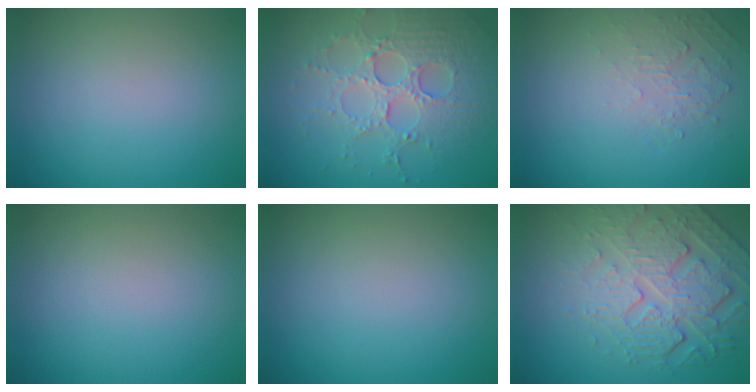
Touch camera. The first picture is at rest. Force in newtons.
{"total": 5.1, "press": 4.5, "slide": 2.3}
{"total": 1.9, "press": 0.5, "slide": 1.9}
{"total": 0.0}
{"total": 0.0}
{"total": 5.5, "press": 4.8, "slide": 2.6}